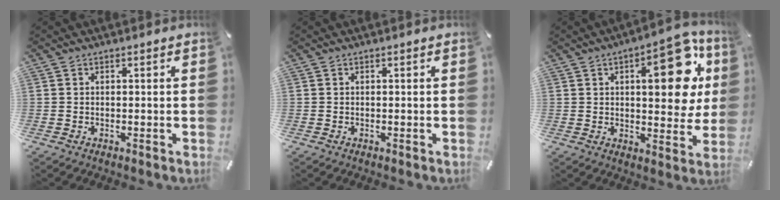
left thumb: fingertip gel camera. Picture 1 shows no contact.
{"total": 0.0}
{"total": 19.1, "force": [6.4, 8.4, 15.9], "torque": [-0.193, -0.022, 0.092]}